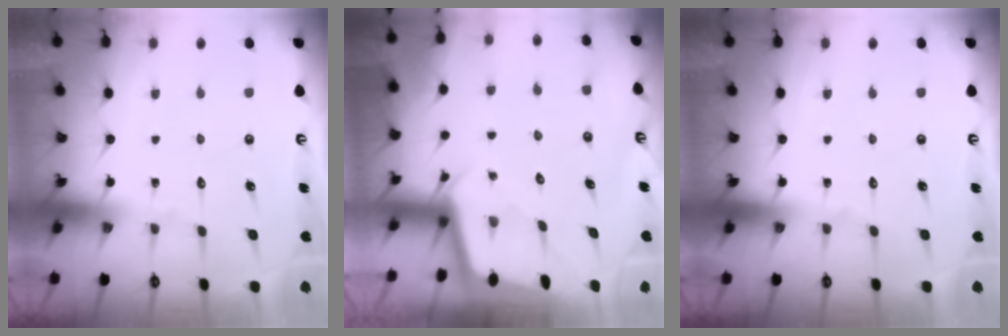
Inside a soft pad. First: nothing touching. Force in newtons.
{"total": 2.0, "press": 2.0, "slide": 0.1}
{"total": 0.0}